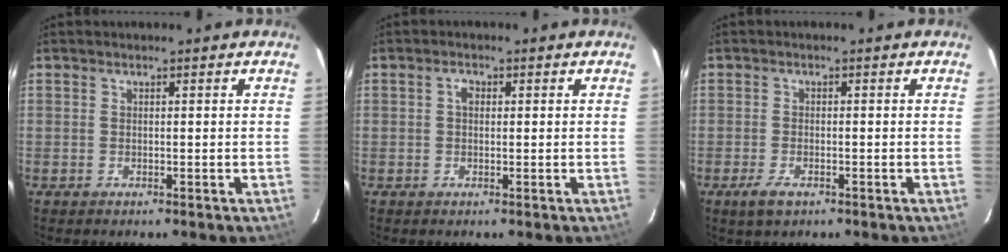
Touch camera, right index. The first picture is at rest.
{"total": 1.6, "force": [0.3, 1.1, 1.0], "torque": [-0.018, 0.008, 0.003]}
{"total": 3.4, "force": [-2.1, 1.6, 2.2], "torque": [-0.051, -0.007, -0.038]}